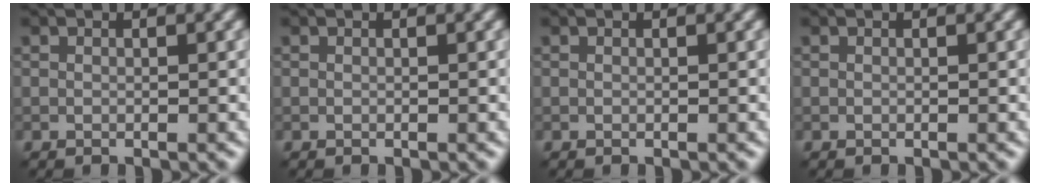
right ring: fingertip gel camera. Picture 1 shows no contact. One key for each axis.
{"total": 0.0}
{"total": 0.0}
{"total": 0.0}